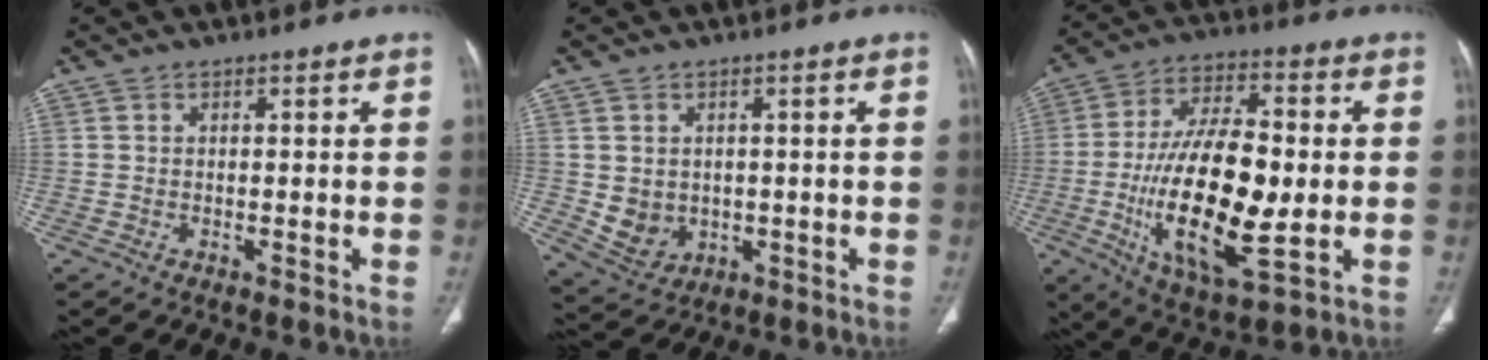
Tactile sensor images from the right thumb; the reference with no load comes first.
{"total": 5.7, "force": [-0.1, 5.0, 2.8], "torque": [-0.035, -0.004, 0.021]}
{"total": 22.2, "force": [-2.9, 9.1, 20.1], "torque": [-0.359, 0.001, -0.042]}